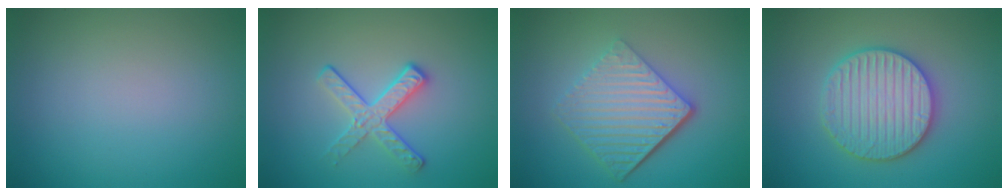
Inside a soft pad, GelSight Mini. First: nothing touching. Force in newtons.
{"total": 2.9, "press": 2.6, "slide": 1.4}
{"total": 6.4, "press": 4.2, "slide": 4.8}
{"total": 5.8, "press": 5.7, "slide": 1.1}